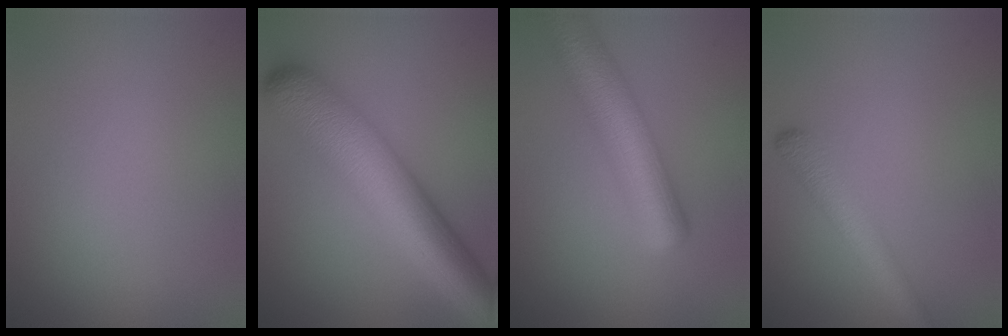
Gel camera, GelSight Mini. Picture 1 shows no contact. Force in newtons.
{"total": 10.0, "press": 10.0, "slide": 0.3}
{"total": 7.5, "press": 7.5, "slide": 0.4}
{"total": 2.8, "press": 2.8, "slide": 0.1}